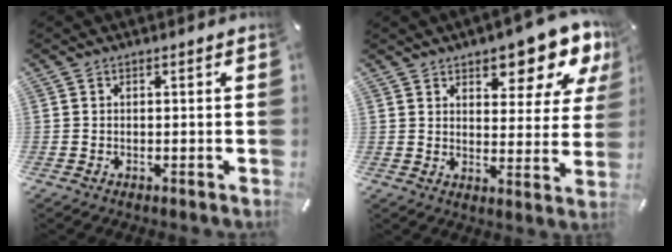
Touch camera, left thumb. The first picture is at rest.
{"total": 10.2, "force": [7.7, 4.4, 5.1], "torque": [-0.053, -0.064, 0.128]}